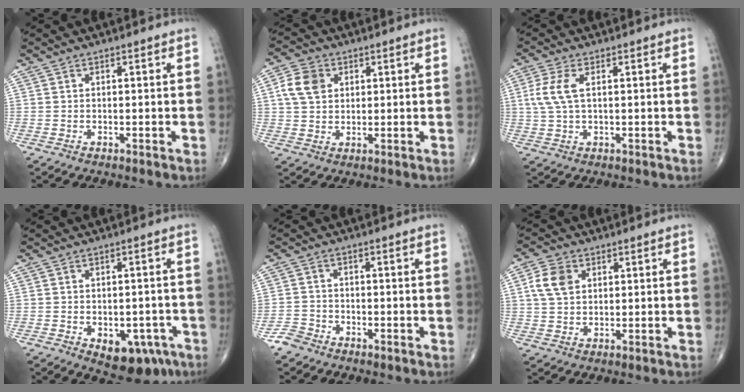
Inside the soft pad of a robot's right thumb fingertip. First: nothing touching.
{"total": 6.8, "force": [1.9, 5.2, 3.9], "torque": [-0.063, 0.003, 0.033]}
{"total": 5.5, "force": [1.2, 2.4, 4.8], "torque": [-0.126, 0.010, 0.024]}
{"total": 10.2, "force": [-4.8, 6.1, 6.6], "torque": [-0.055, 0.021, -0.053]}
{"total": 3.0, "force": [-2.4, 1.7, 0.3], "torque": [-0.003, 0.009, -0.052]}
{"total": 6.3, "force": [1.8, 4.5, 4.0], "torque": [-0.071, 0.002, 0.031]}